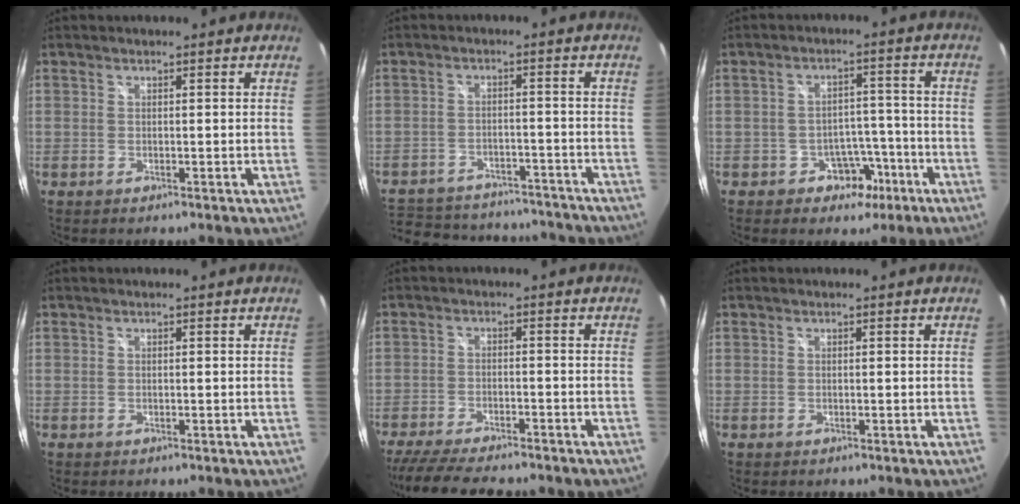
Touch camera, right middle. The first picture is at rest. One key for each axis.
{"total": 24.8, "fx": -20.3, "fy": 10.5, "fz": 9.6, "tx": -0.217, "ty": 0.016, "tz": -0.261}
{"total": 6.3, "fx": -3.7, "fy": 4.6, "fz": 2.2, "tx": -0.046, "ty": 0.019, "tz": -0.042}
{"total": 0.0}
{"total": 13.6, "fx": -11.5, "fy": 2.6, "fz": 6.7, "tx": -0.143, "ty": -0.033, "tz": -0.181}
{"total": 0.0}